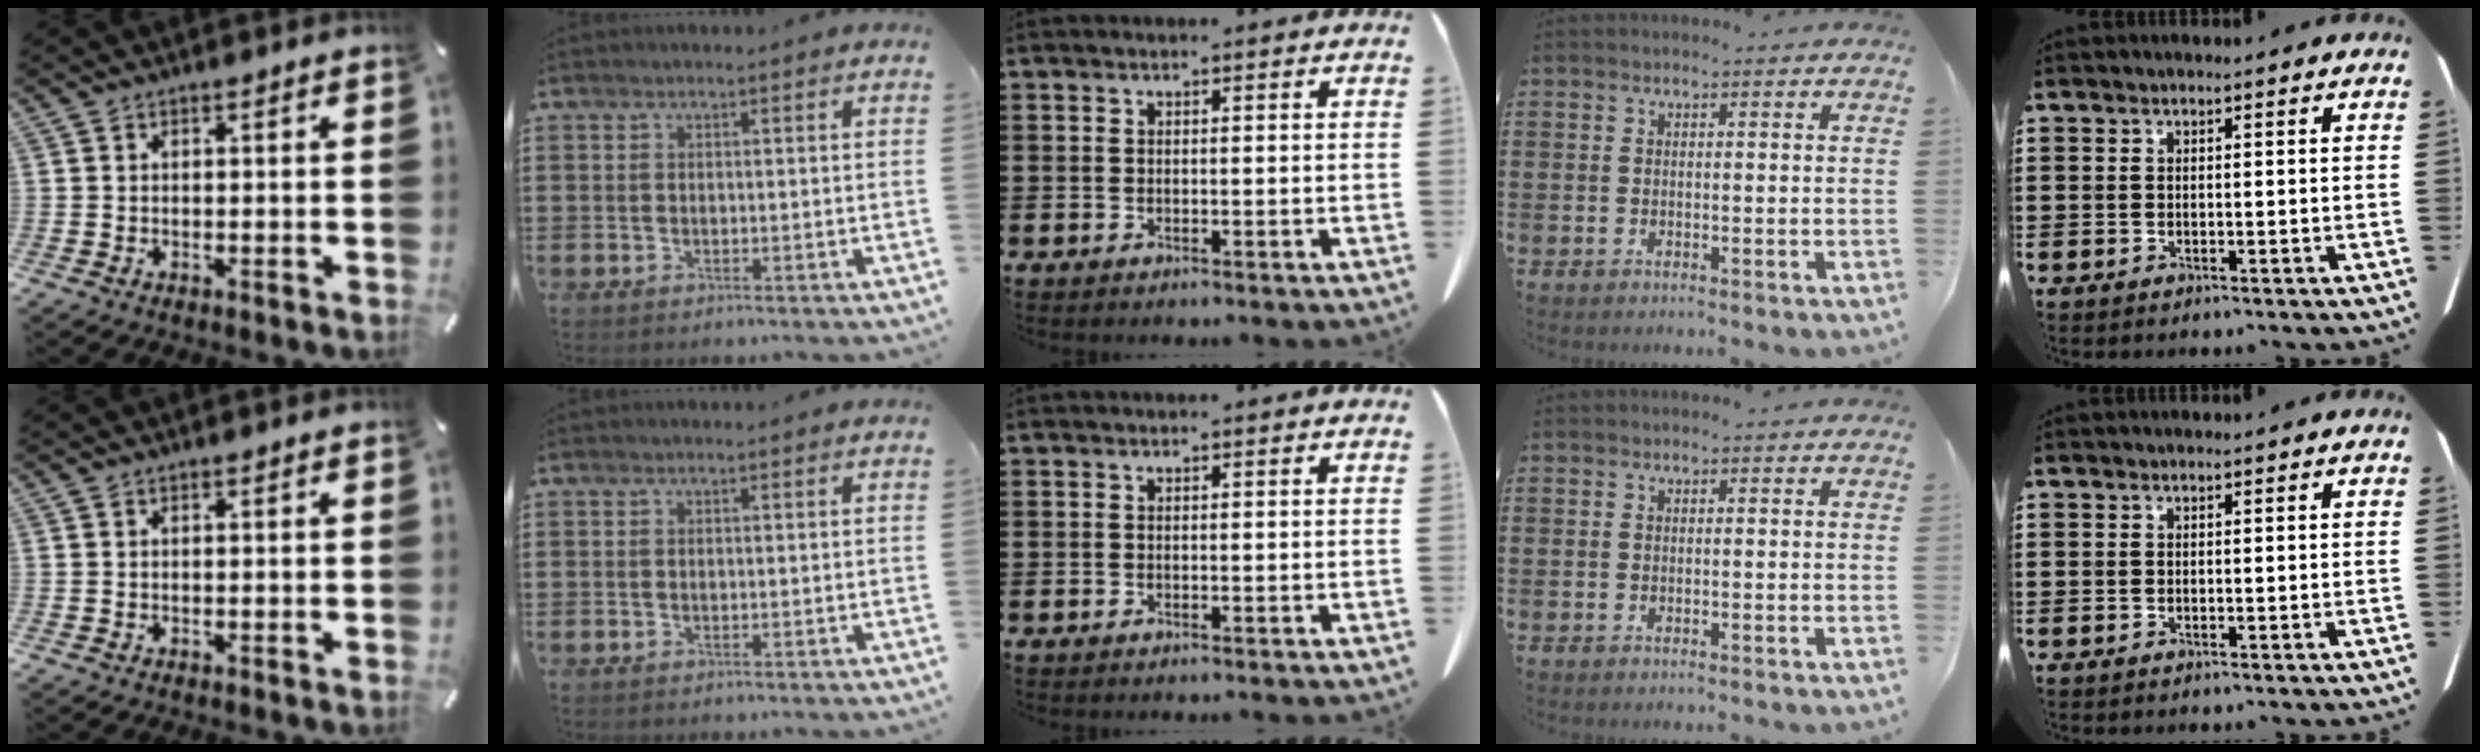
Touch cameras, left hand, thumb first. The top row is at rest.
{}